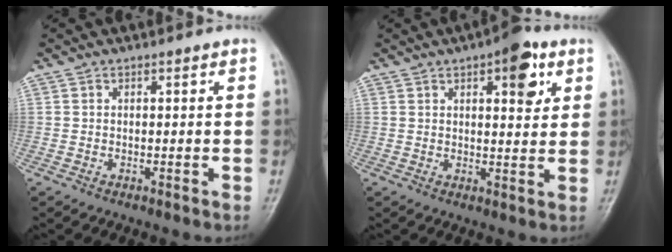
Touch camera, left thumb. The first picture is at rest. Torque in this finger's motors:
{"motor_torque": [1.46, 0.90, 1.14, -0.60, 0.07]}